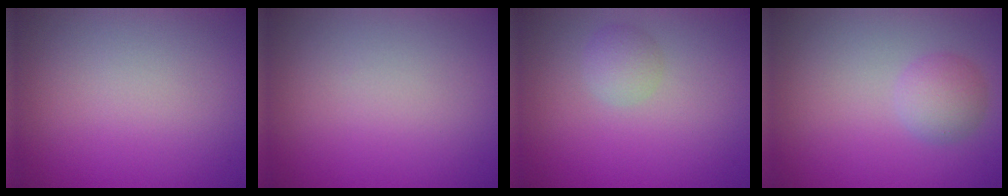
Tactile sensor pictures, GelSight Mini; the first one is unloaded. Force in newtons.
{"total": 0.0}
{"total": 1.7, "press": 1.7, "slide": 0.1}
{"total": 2.2, "press": 2.2, "slide": 0.2}